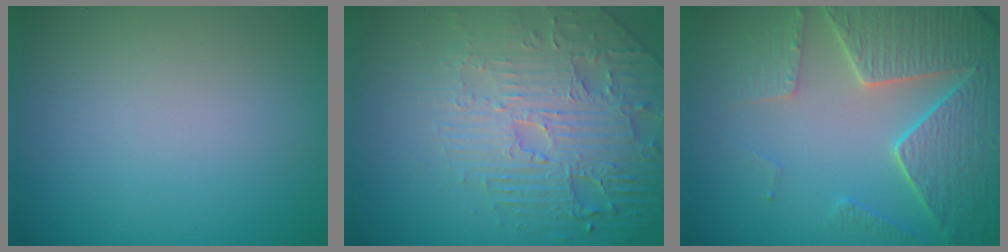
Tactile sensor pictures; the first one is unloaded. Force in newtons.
{"total": 5.5, "press": 5.0, "slide": 2.4}
{"total": 7.0, "press": 5.6, "slide": 4.2}